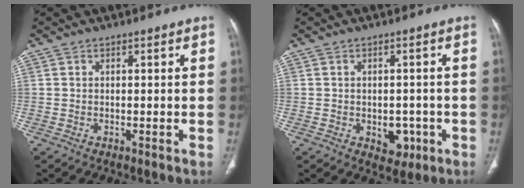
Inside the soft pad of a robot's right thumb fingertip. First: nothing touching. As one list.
[{"total": 4.7, "force": [-1.5, 3.3, 2.9], "torque": [-0.014, 0.004, -0.010]}]